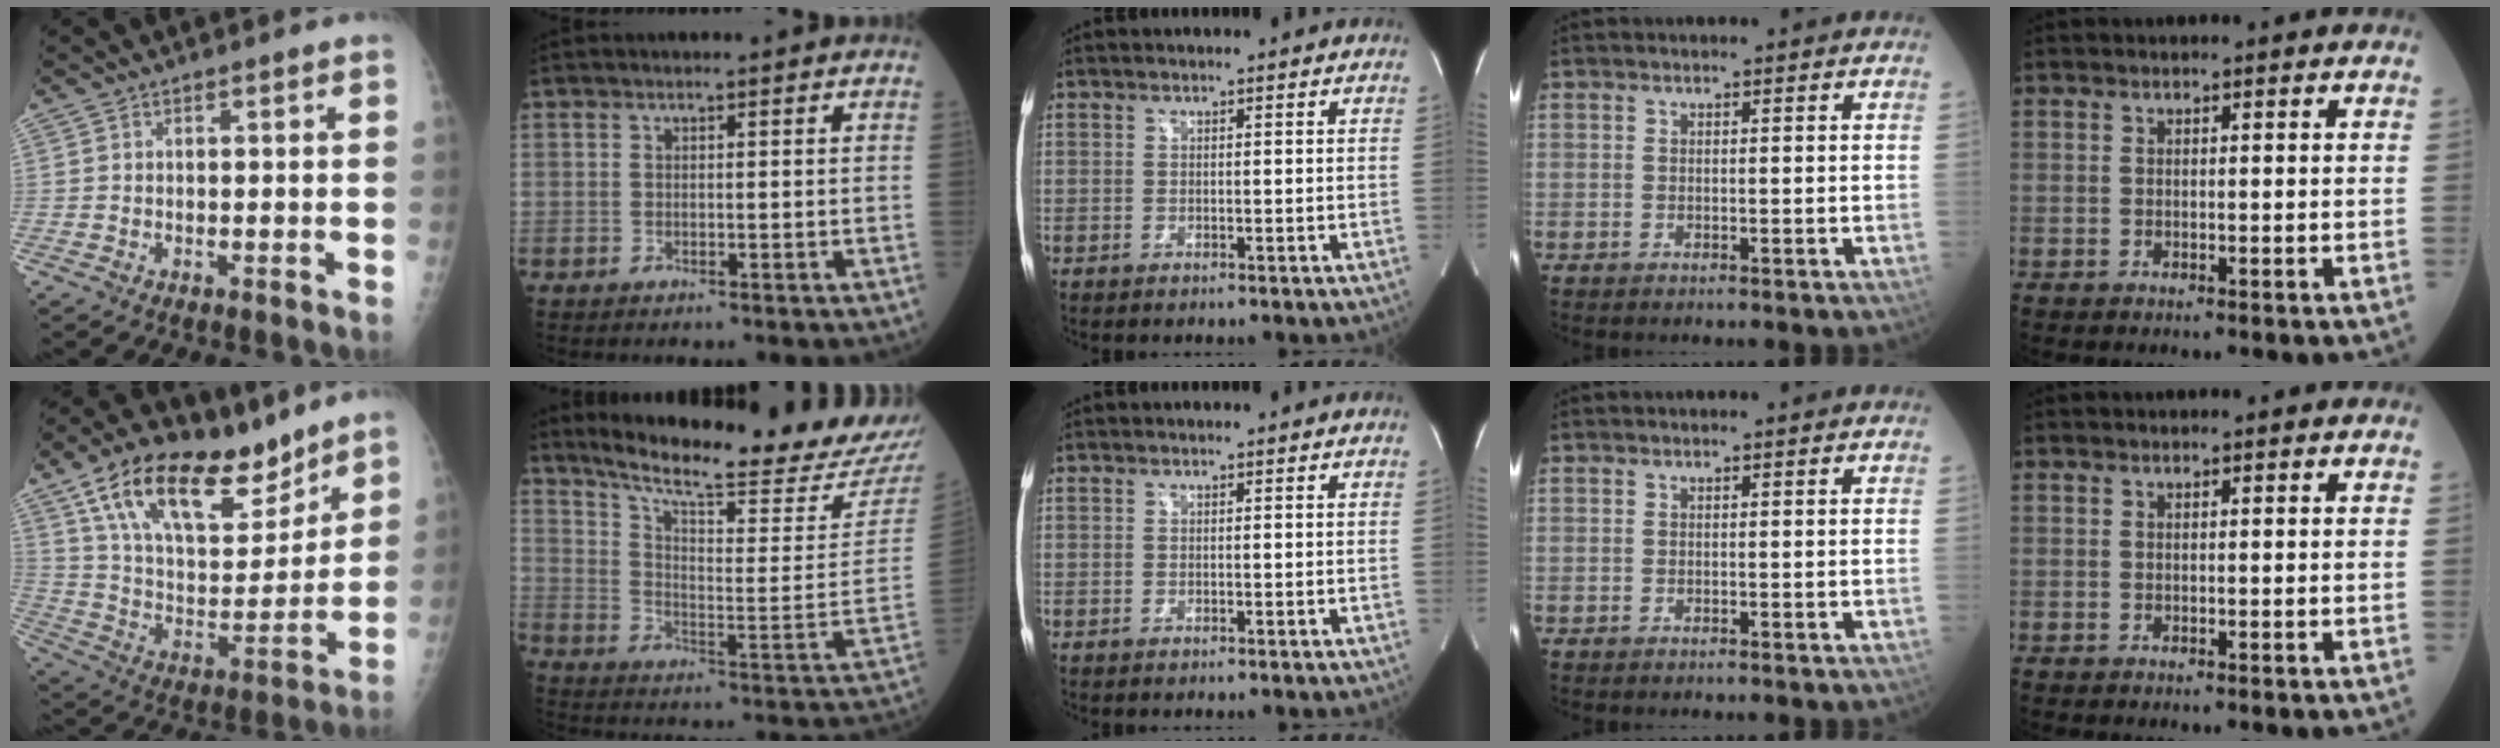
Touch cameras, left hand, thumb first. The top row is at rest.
{"thumb": {"total": 23.2, "force": [15.2, 10.7, 13.9], "torque": [-0.198, -0.051, 0.266]}, "index": {"total": 23.0, "force": [21.3, -0.6, 8.6], "torque": [-0.148, -0.099, 0.290]}}